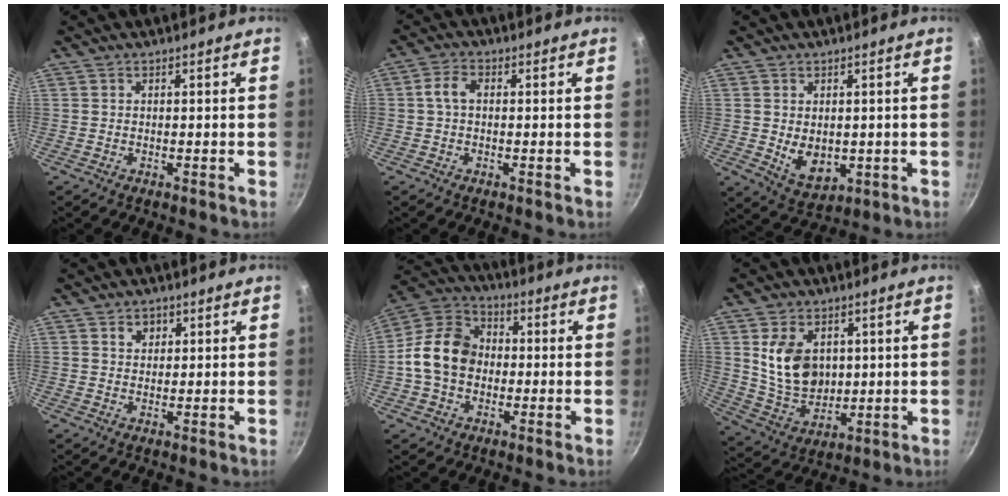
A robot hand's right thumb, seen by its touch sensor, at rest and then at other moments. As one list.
[{"total": 3.6, "force": [0.3, 2.0, 3.0], "torque": [-0.065, 0.013, -0.001]}, {"total": 7.0, "force": [-0.1, 5.0, 4.9], "torque": [-0.065, -0.016, 0.016]}, {"total": 2.6, "force": [1.2, 2.1, 1.0], "torque": [-0.001, -0.003, 0.018]}, {"total": 13.5, "force": [-0.9, 10.7, 8.3], "torque": [-0.114, 0.031, -0.037]}, {"total": 12.3, "force": [2.7, 8.9, 7.9], "torque": [-0.119, -0.024, 0.066]}]